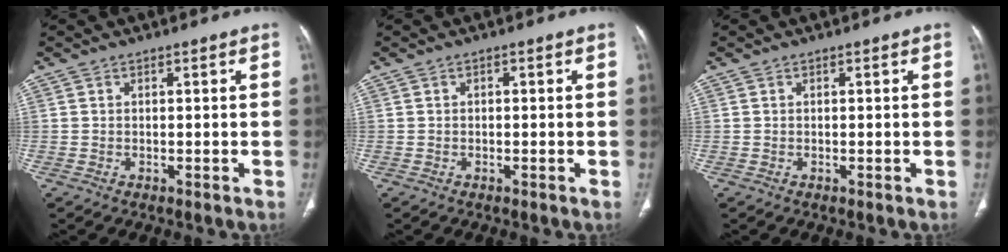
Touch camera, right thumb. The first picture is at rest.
{"total": 0.5, "force": [0.0, 0.3, 0.4], "torque": [-0.006, 0.001, -0.001]}
{"total": 0.0}